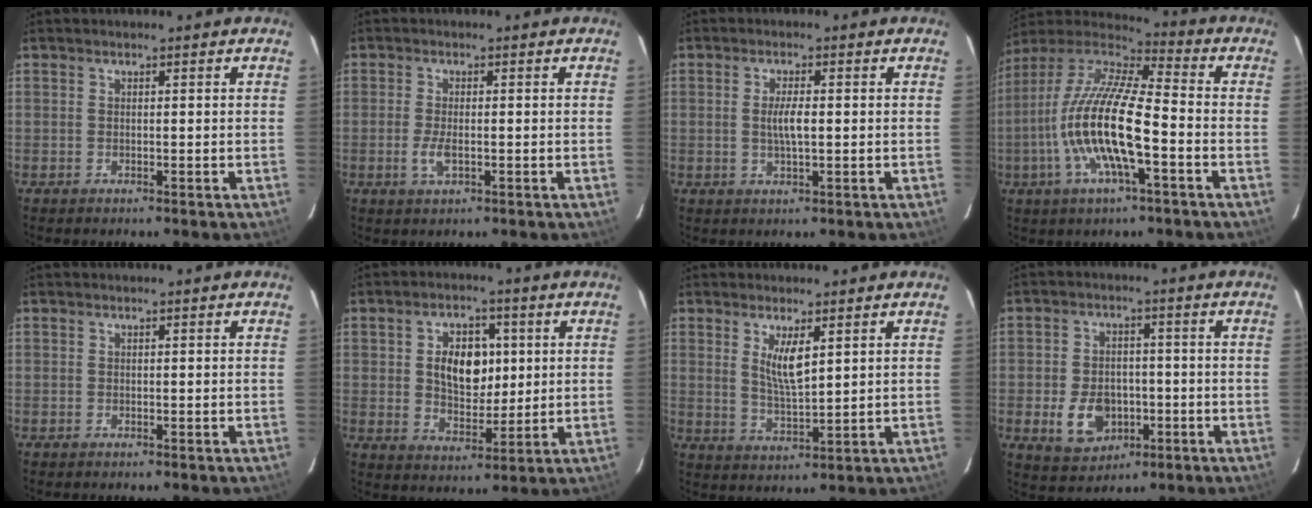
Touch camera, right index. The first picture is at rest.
{"total": 3.2, "force": [-0.9, 1.2, 2.8], "torque": [-0.061, -0.005, -0.017]}
{"total": 3.5, "force": [0.0, 0.7, 3.4], "torque": [-0.064, -0.001, 0.001]}
{"total": 17.8, "force": [-4.9, 4.2, 16.5], "torque": [-0.317, -0.013, -0.100]}
{"total": 0.0}
{"total": 9.4, "force": [1.7, 6.2, 6.9], "torque": [-0.120, 0.011, 0.036]}
{"total": 5.7, "force": [2.3, 1.6, 5.0], "torque": [-0.091, -0.010, 0.047]}
{"total": 9.1, "force": [-3.0, 6.7, 5.4], "torque": [-0.127, 0.000, -0.036]}